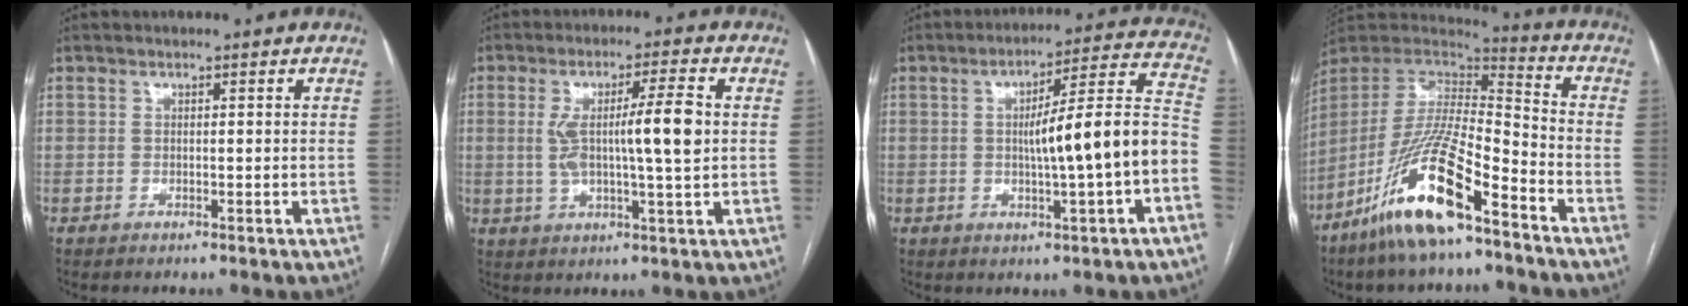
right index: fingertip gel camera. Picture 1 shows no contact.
{"total": 9.8, "force": [0.9, 0.4, 9.8], "torque": [-0.175, 0.009, 0.017]}
{"total": 14.3, "force": [-2.4, 0.0, 14.1], "torque": [-0.201, 0.024, -0.035]}
{"total": 17.6, "force": [-11.0, 3.2, 13.4], "torque": [-0.288, -0.021, -0.206]}